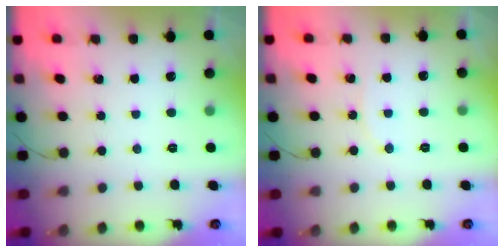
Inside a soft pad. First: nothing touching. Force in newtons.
{"total": 4.7, "press": 4.6, "slide": 0.6}